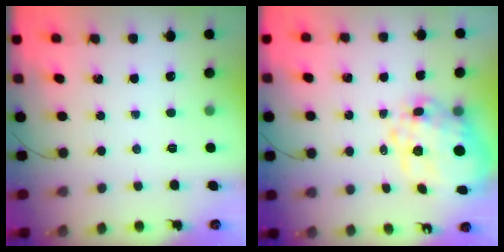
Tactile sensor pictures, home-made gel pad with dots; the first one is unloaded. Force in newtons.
{"total": 17.6, "press": 17.2, "slide": 3.4}